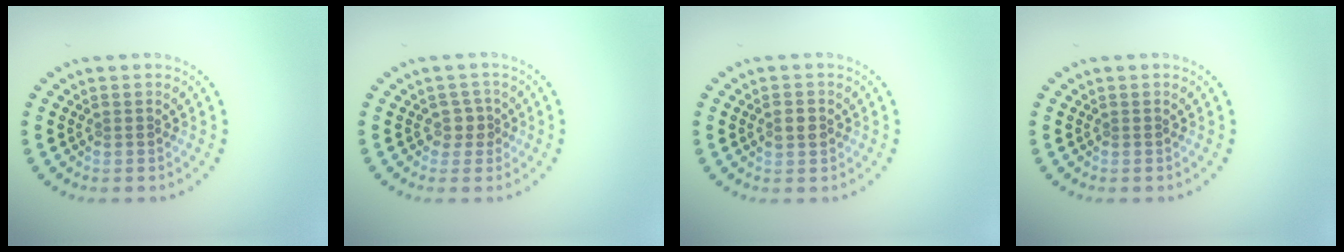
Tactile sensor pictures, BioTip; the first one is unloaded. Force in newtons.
{"total": 1.5, "press": 1.2, "slide": 0.9}
{"total": 1.9, "press": 1.9, "slide": 0.1}
{"total": 0.0}